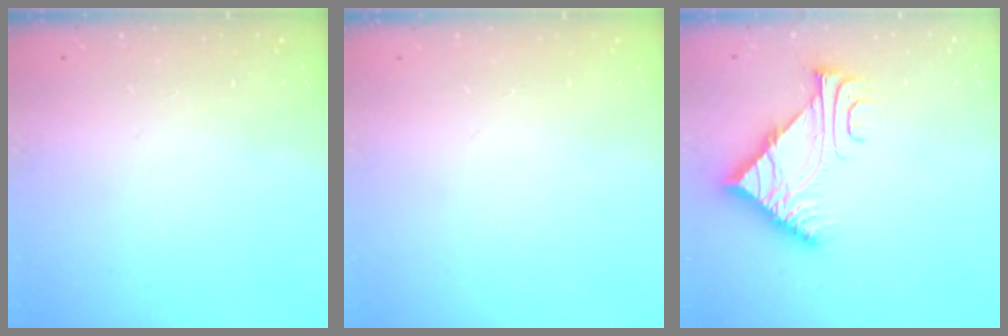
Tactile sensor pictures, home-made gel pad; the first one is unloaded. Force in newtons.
{"total": 0.0}
{"total": 7.3, "press": 7.3, "slide": 0.6}